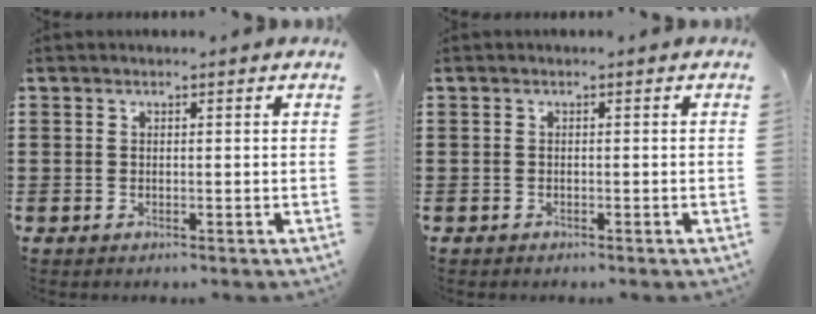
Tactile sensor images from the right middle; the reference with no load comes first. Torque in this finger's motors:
{"motor_torque": [-0.14, 0.42, -0.03, -0.01]}